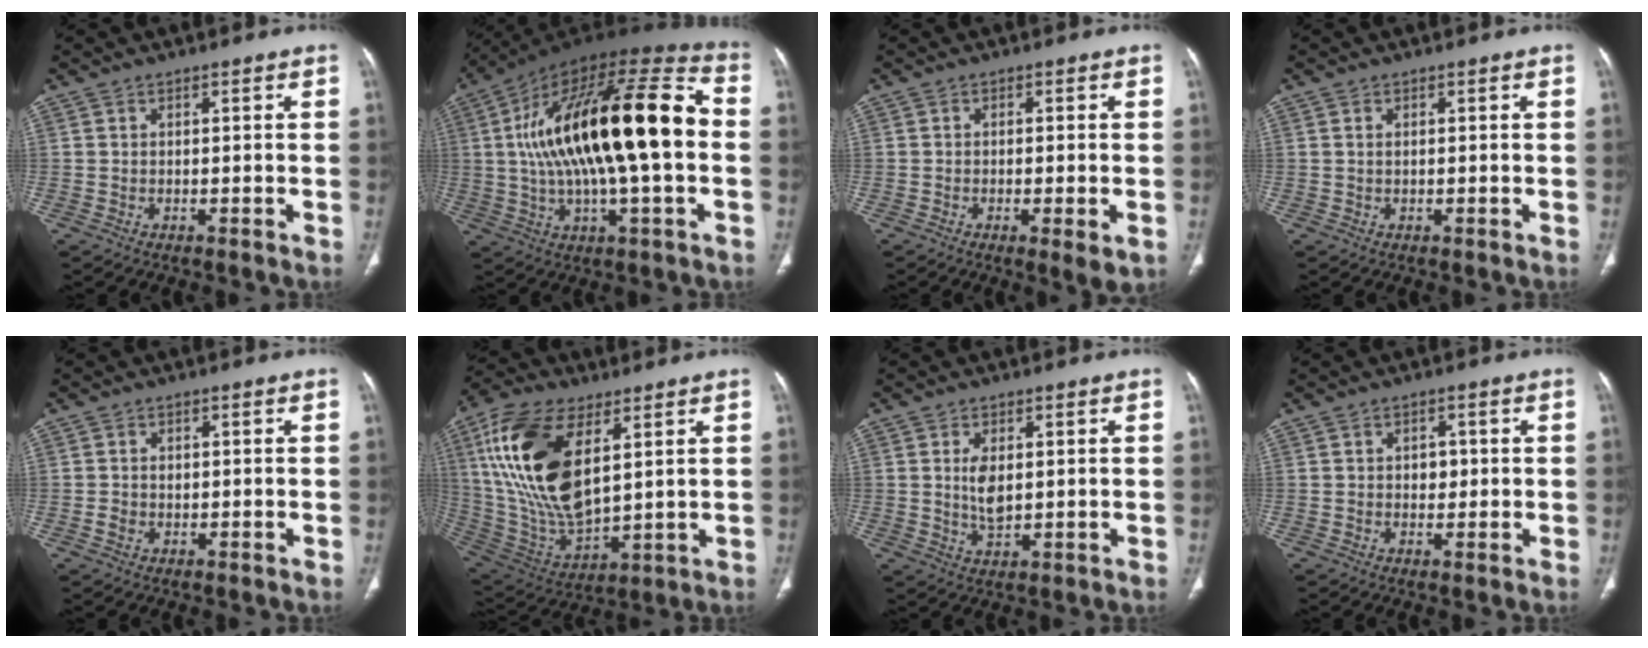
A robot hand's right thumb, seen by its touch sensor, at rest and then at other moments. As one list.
[{"total": 30.7, "force": [1.6, 10.6, 28.8], "torque": [-0.512, 0.038, 0.018]}, {"total": 4.7, "force": [-1.5, 1.0, 4.4], "torque": [-0.070, -0.010, -0.023]}, {"total": 0.6, "force": [0.3, 0.2, 0.5], "torque": [-0.012, 0.003, 0.007]}, {"total": 1.7, "force": [0.0, 1.4, 0.9], "torque": [-0.015, 0.005, 0.004]}, {"total": 22.7, "force": [7.4, 11.0, 18.4], "torque": [-0.366, -0.026, 0.145]}, {"total": 4.8, "force": [0.9, 2.4, 4.0], "torque": [-0.072, -0.010, 0.022]}, {"total": 2.7, "force": [0.2, 2.0, 1.8], "torque": [-0.010, 0.003, 0.002]}]